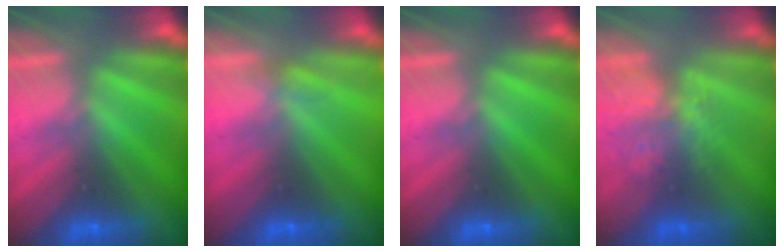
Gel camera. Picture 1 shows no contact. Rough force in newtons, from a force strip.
{"total": 3.6}
{"total": 0.0}
{"total": 3.5}